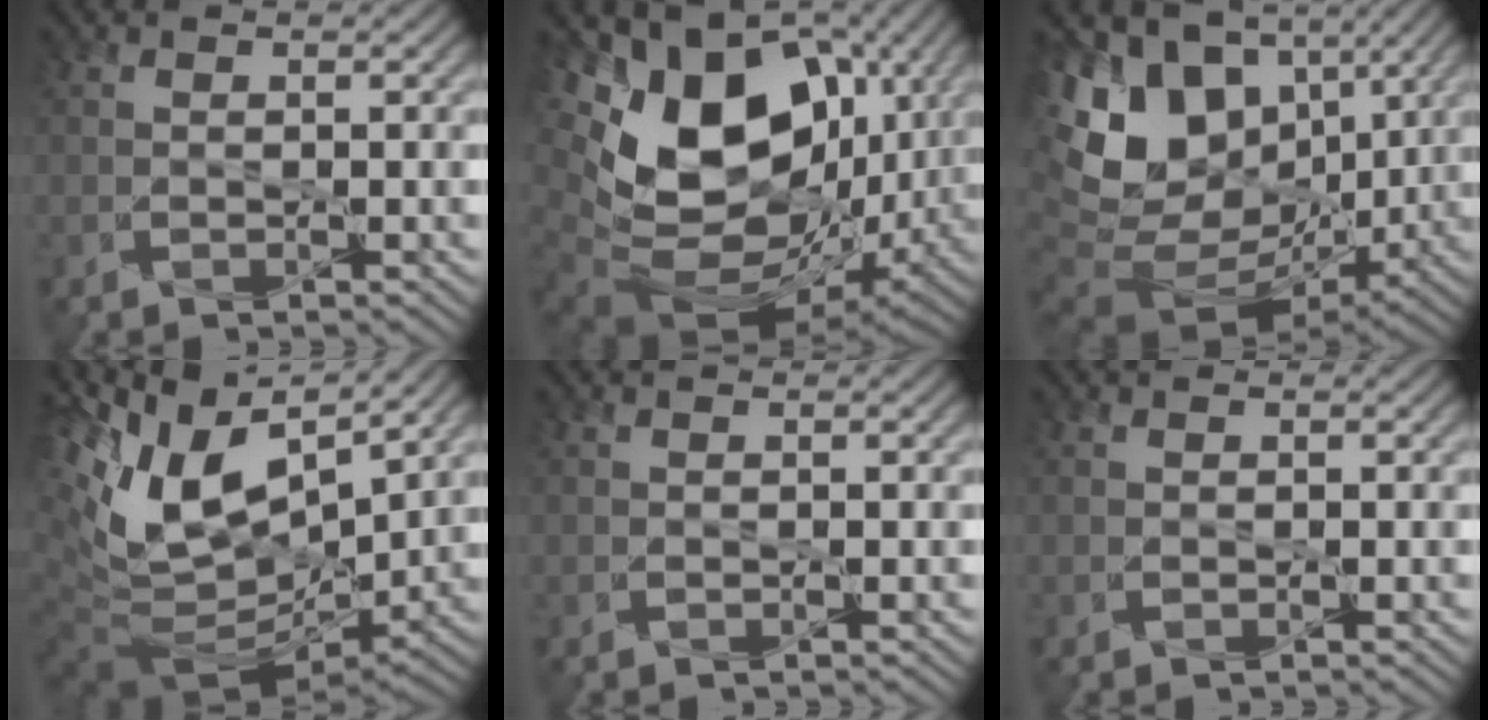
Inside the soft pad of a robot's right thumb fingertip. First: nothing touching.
{"total": 20.6, "force": [4.2, 14.6, 13.9], "torque": [-0.283, -0.024, 0.105]}
{"total": 18.4, "force": [3.8, 13.2, 12.3], "torque": [-0.245, 0.001, 0.101]}
{"total": 15.6, "force": [4.9, 8.2, 12.3], "torque": [-0.260, -0.003, 0.097]}
{"total": 0.0}
{"total": 0.0}